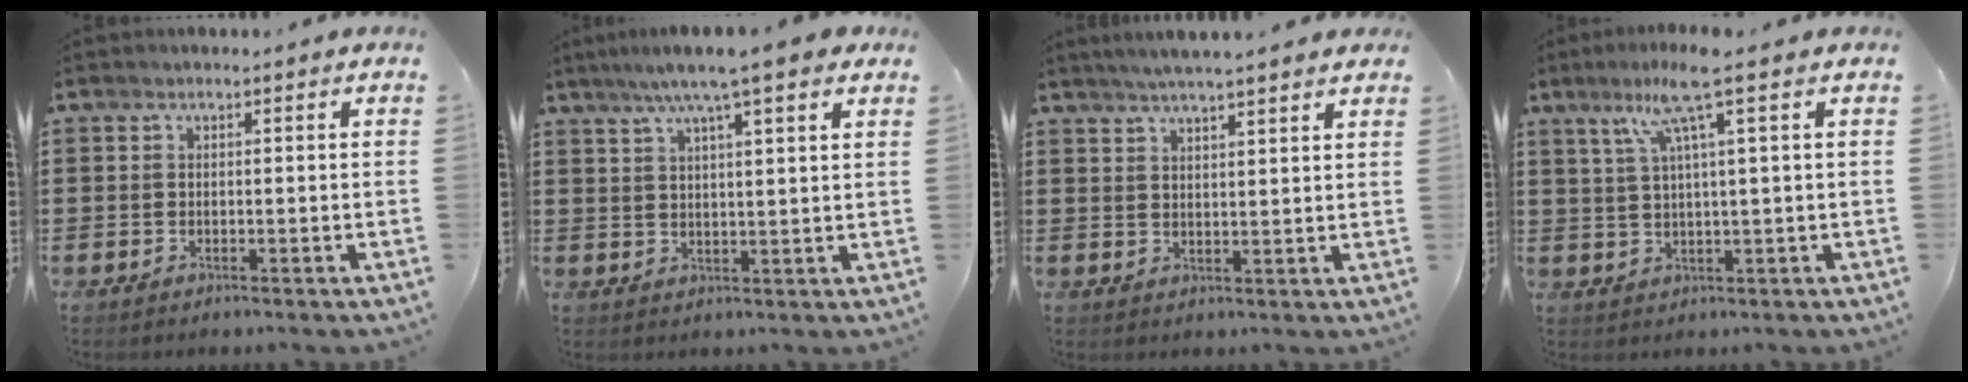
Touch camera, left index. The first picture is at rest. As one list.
[{"total": 6.8, "force": [5.2, 0.5, 4.4], "torque": [-0.099, -0.004, 0.091]}, {"total": 3.4, "force": [3.1, -0.3, 1.4], "torque": [-0.037, -0.007, 0.054]}, {"total": 7.3, "force": [3.6, -0.1, 6.4], "torque": [-0.132, 0.003, 0.060]}]